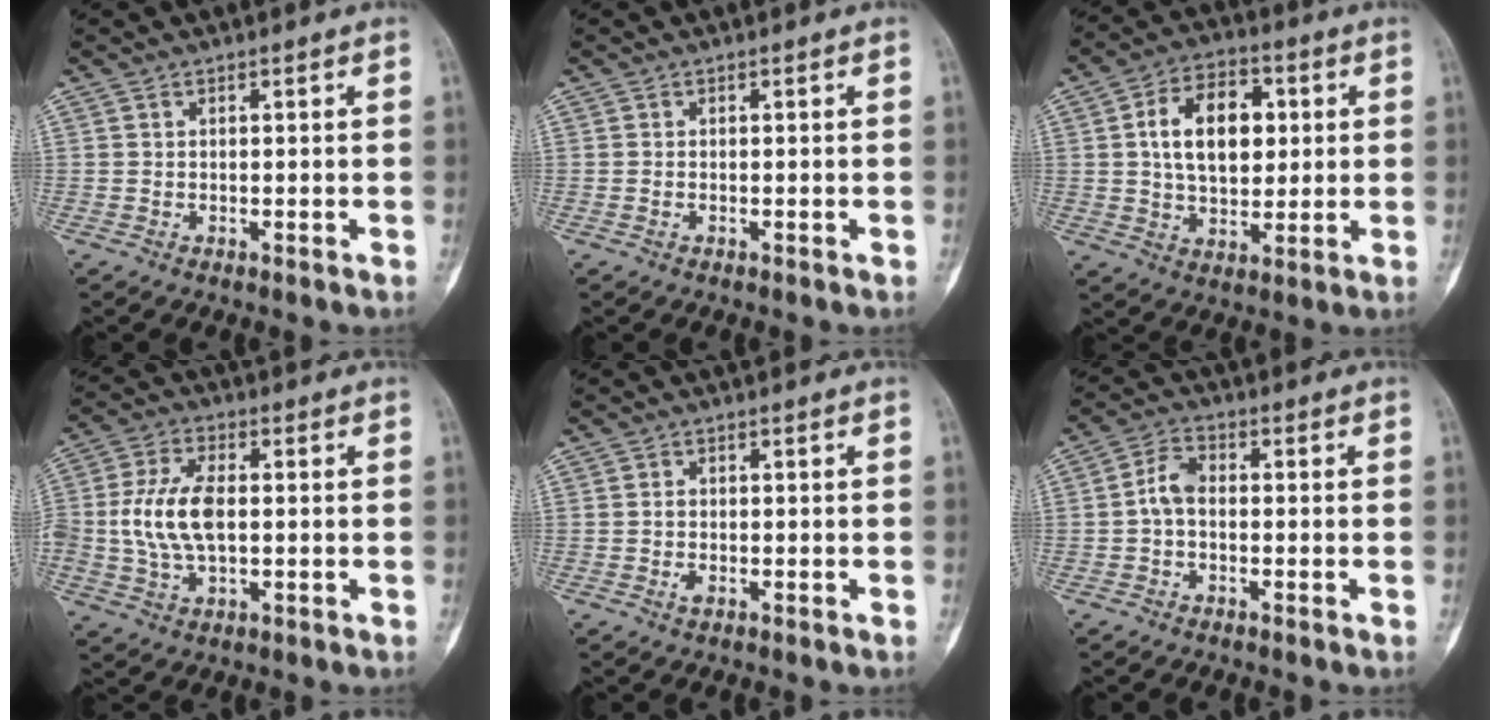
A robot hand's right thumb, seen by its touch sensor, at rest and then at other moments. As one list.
[{"total": 0.0}, {"total": 13.6, "force": [2.4, 8.6, 10.2], "torque": [-0.140, 0.005, 0.036]}, {"total": 11.1, "force": [-0.1, 6.1, 9.2], "torque": [-0.193, 0.010, -0.001]}, {"total": 1.6, "force": [-0.6, 1.0, 1.1], "torque": [-0.016, 0.005, -0.012]}, {"total": 4.5, "force": [-0.6, 2.8, 3.5], "torque": [-0.062, 0.016, -0.022]}]